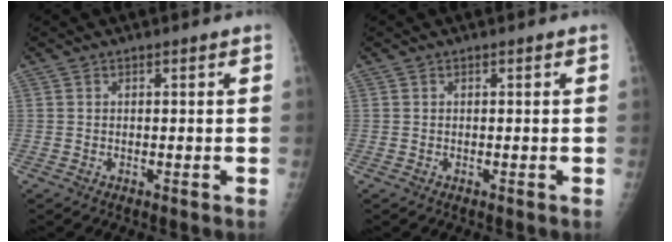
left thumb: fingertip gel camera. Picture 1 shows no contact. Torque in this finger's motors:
{"motor_torque": [0.01, 0.04, -0.13, -0.09, 0.00]}